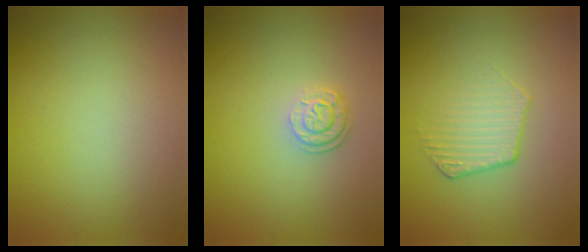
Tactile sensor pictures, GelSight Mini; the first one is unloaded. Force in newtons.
{"total": 2.3, "press": 1.8, "slide": 1.4}
{"total": 2.1, "press": 1.5, "slide": 1.4}